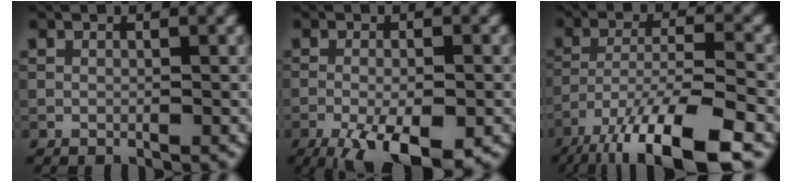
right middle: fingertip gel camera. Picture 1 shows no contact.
{"total": 7.8, "force": [-4.2, 2.5, 6.1], "torque": [-0.104, -0.014, -0.066]}
{"total": 12.7, "force": [-8.6, 3.4, 8.8], "torque": [-0.171, -0.015, -0.149]}